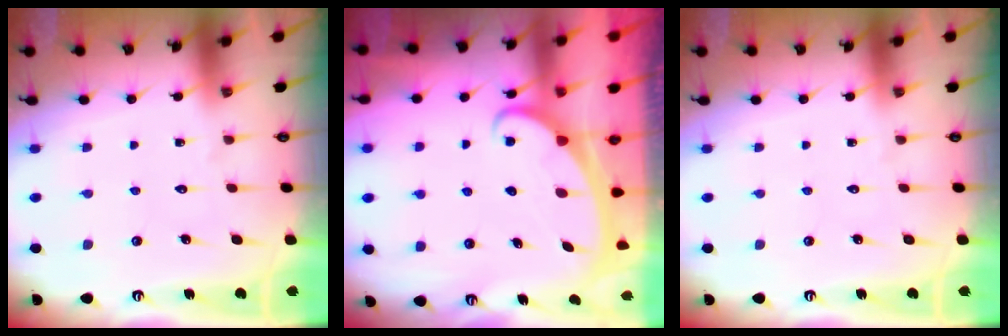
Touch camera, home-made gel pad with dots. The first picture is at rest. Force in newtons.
{"total": 2.3, "press": 2.3, "slide": 0.4}
{"total": 0.0}